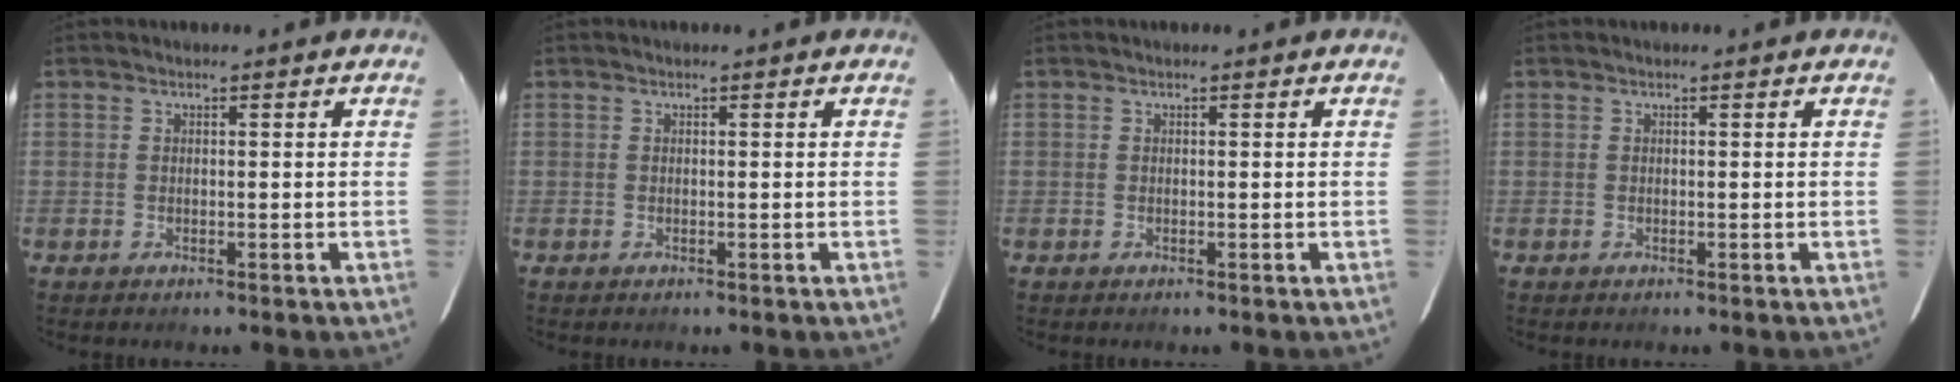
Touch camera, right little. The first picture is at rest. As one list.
[{"total": 0.0}, {"total": 0.0}, {"total": 0.0}]